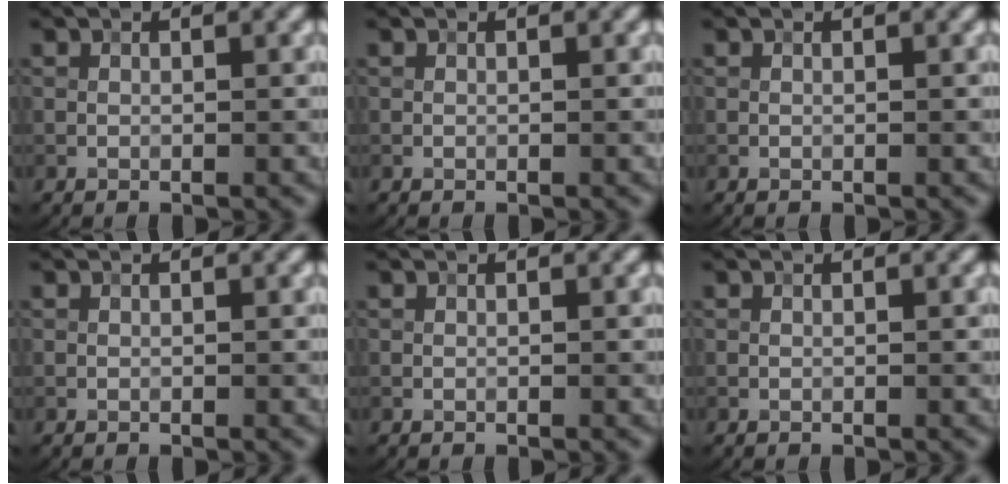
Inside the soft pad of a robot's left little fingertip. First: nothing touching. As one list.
[{"total": 0.0}, {"total": 0.0}, {"total": 0.0}, {"total": 0.0}, {"total": 0.0}]